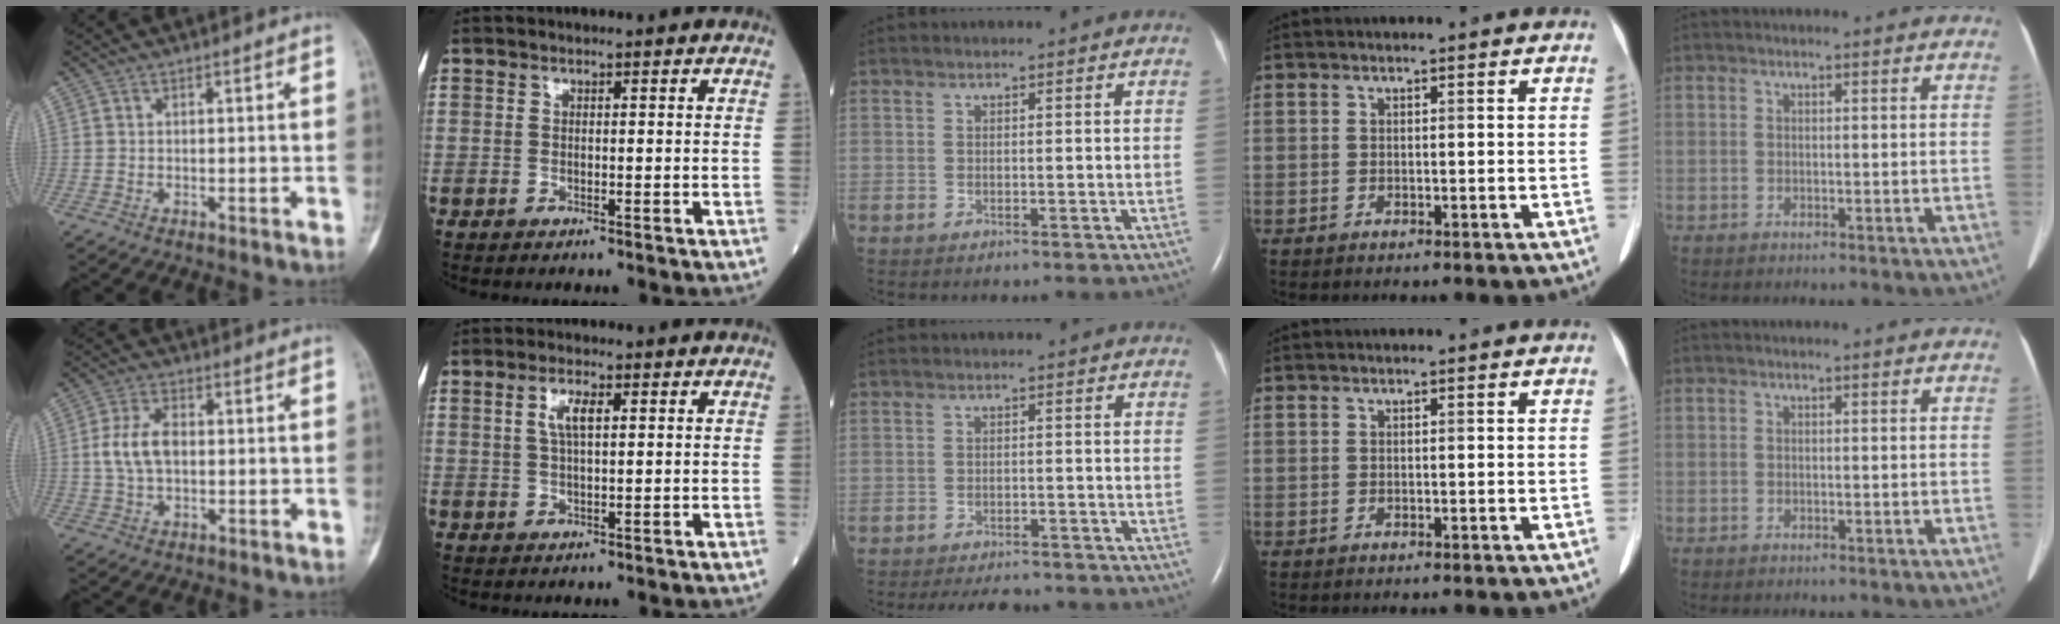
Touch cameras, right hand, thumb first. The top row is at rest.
{"thumb": {"total": 7.0, "force": [0.3, 4.2, 5.7], "torque": [-0.113, 0.012, 0.004]}, "index": {"total": 3.6, "force": [1.2, 0.9, 3.3], "torque": [-0.070, 0.004, 0.026]}, "middle": {"total": 6.7, "force": [-6.1, 1.9, 2.1], "torque": [-0.028, -0.008, -0.081]}}